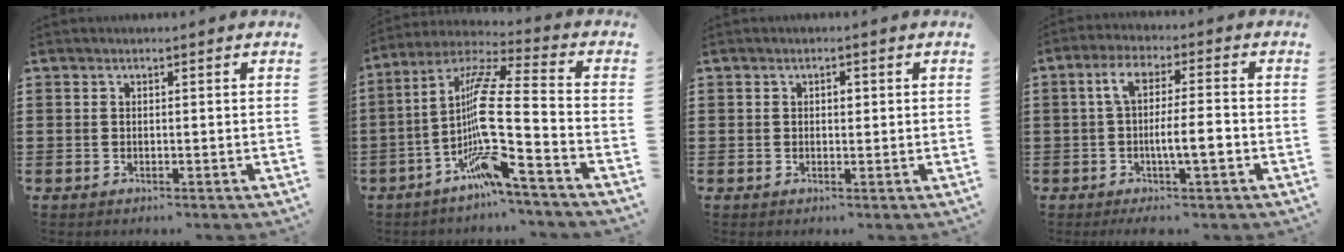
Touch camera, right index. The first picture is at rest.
{"total": 12.1, "force": [-5.2, 0.1, 10.9], "torque": [-0.245, -0.038, -0.118]}
{"total": 1.0, "force": [0.2, 0.6, 0.8], "torque": [-0.009, 0.000, 0.002]}
{"total": 7.5, "force": [-1.6, 1.9, 7.1], "torque": [-0.122, 0.009, -0.031]}